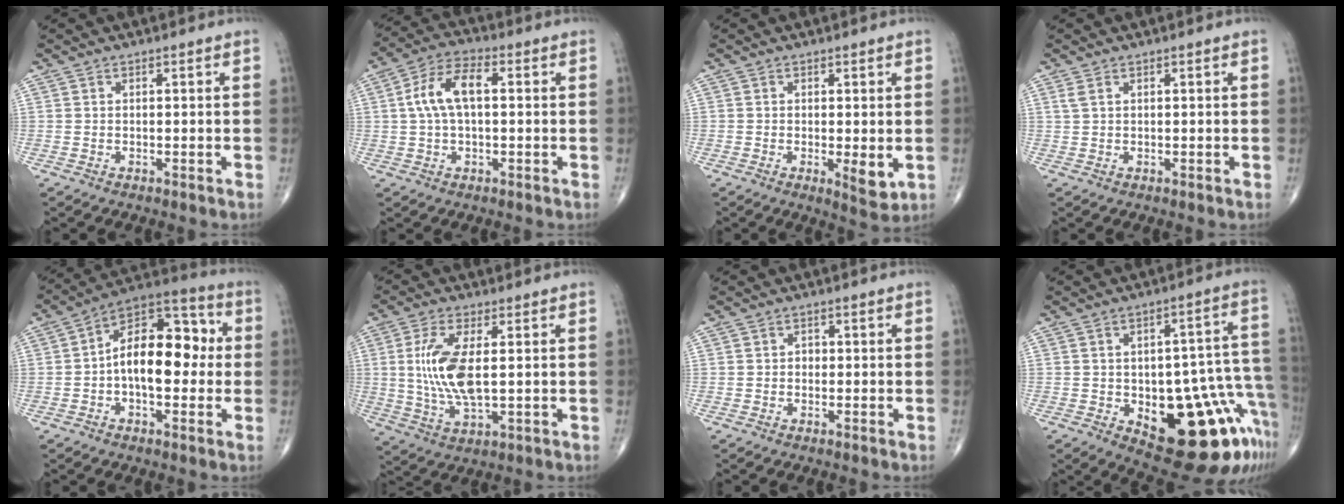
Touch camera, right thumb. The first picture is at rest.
{"total": 8.9, "force": [1.0, 4.4, 7.7], "torque": [-0.157, 0.027, 0.014]}
{"total": 4.1, "force": [-0.5, 1.3, 3.8], "torque": [-0.056, -0.013, -0.007]}
{"total": 1.1, "force": [0.6, 0.5, 0.8], "torque": [-0.025, 0.011, 0.018]}
{"total": 15.6, "force": [-0.1, 8.7, 13.0], "torque": [-0.178, 0.043, -0.015]}
{"total": 10.7, "force": [1.1, 4.1, 9.9], "torque": [-0.216, -0.012, 0.027]}
{"total": 1.0, "force": [-0.1, 0.9, 0.5], "torque": [-0.002, 0.004, -0.006]}
{"total": 22.0, "force": [-8.0, 9.7, 18.1], "torque": [-0.145, 0.059, -0.084]}